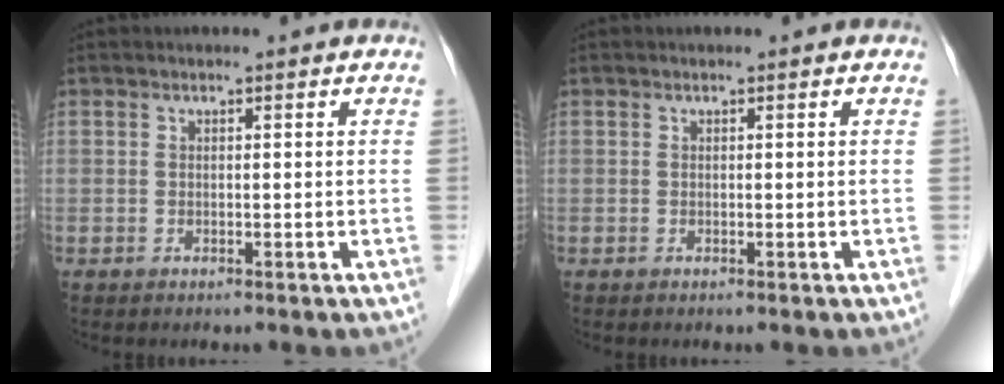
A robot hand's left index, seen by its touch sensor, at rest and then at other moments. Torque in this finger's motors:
{"motor_torque": [-0.10, -0.06, 0.00, 0.00]}